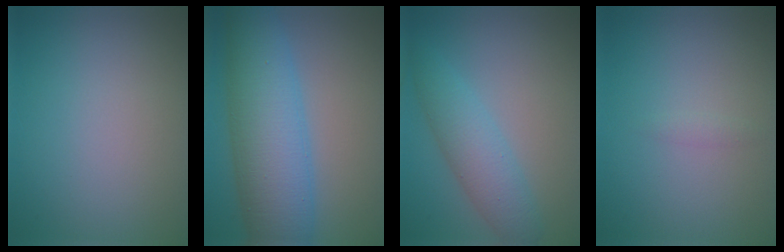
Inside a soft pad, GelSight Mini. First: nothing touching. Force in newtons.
{"total": 8.9, "press": 8.9, "slide": 0.0}
{"total": 3.8, "press": 3.8, "slide": 0.0}
{"total": 0.6, "press": 0.6, "slide": 0.0}